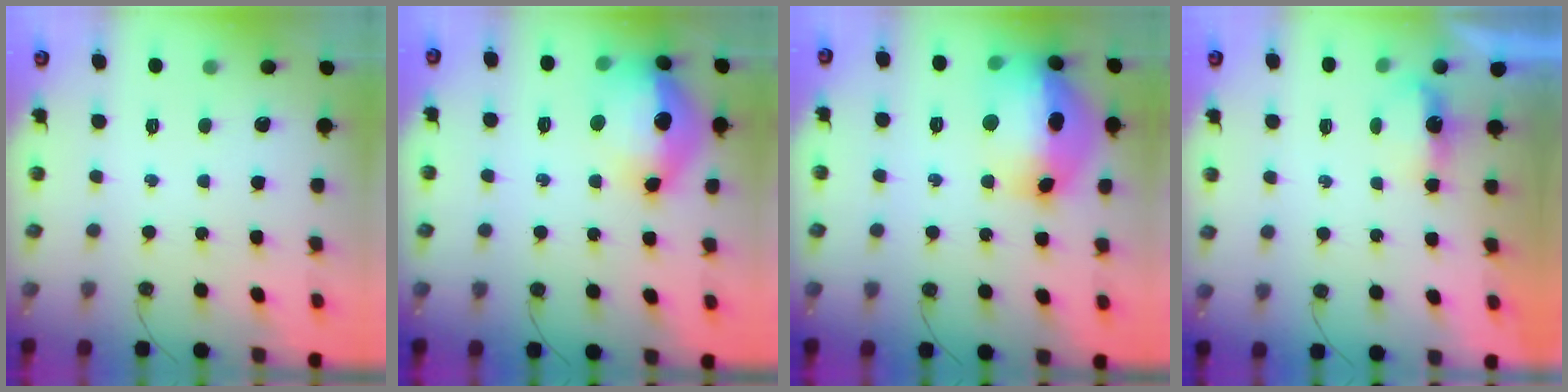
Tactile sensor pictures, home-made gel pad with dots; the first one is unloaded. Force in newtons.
{"total": 18.6, "press": 18.3, "slide": 3.1}
{"total": 21.2, "press": 21.1, "slide": 2.0}
{"total": 3.4, "press": 3.4, "slide": 0.5}